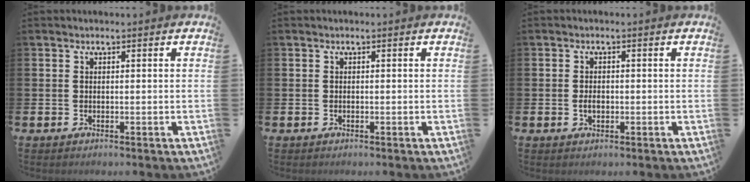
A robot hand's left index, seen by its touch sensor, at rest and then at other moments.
{"total": 0.0}
{"total": 1.5, "force": [-0.2, 1.0, 1.1], "torque": [-0.022, 0.006, -0.006]}